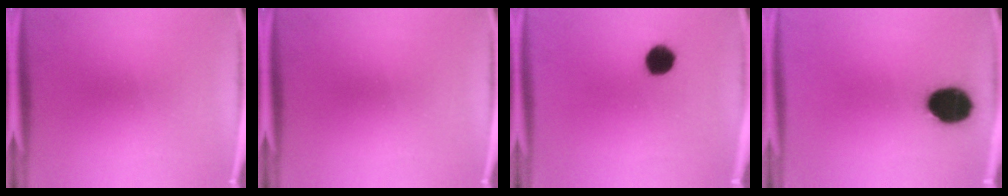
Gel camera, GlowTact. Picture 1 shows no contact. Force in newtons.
{"total": 0.0}
{"total": 6.1}
{"total": 12.6}